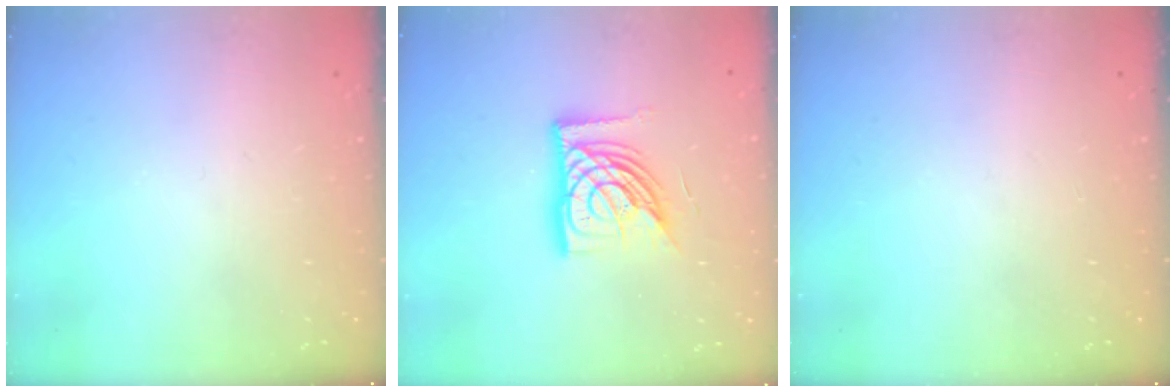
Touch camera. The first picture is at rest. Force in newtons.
{"total": 15.7, "press": 15.5, "slide": 2.2}
{"total": 0.0}